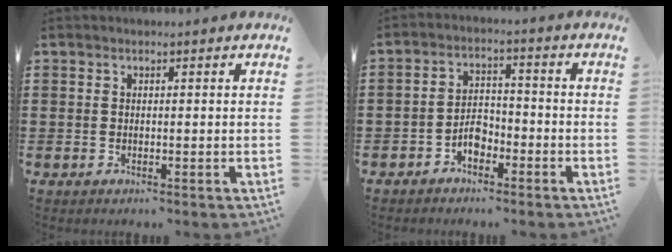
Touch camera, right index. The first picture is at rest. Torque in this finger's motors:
{"motor_torque": [1.38, 0.76, 0.20, 0.03]}